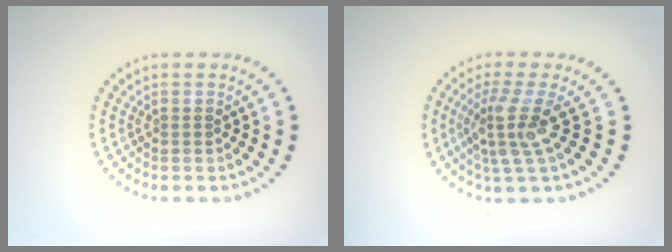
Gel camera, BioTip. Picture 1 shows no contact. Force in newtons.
{"total": 3.7, "press": 2.6, "slide": 2.6}